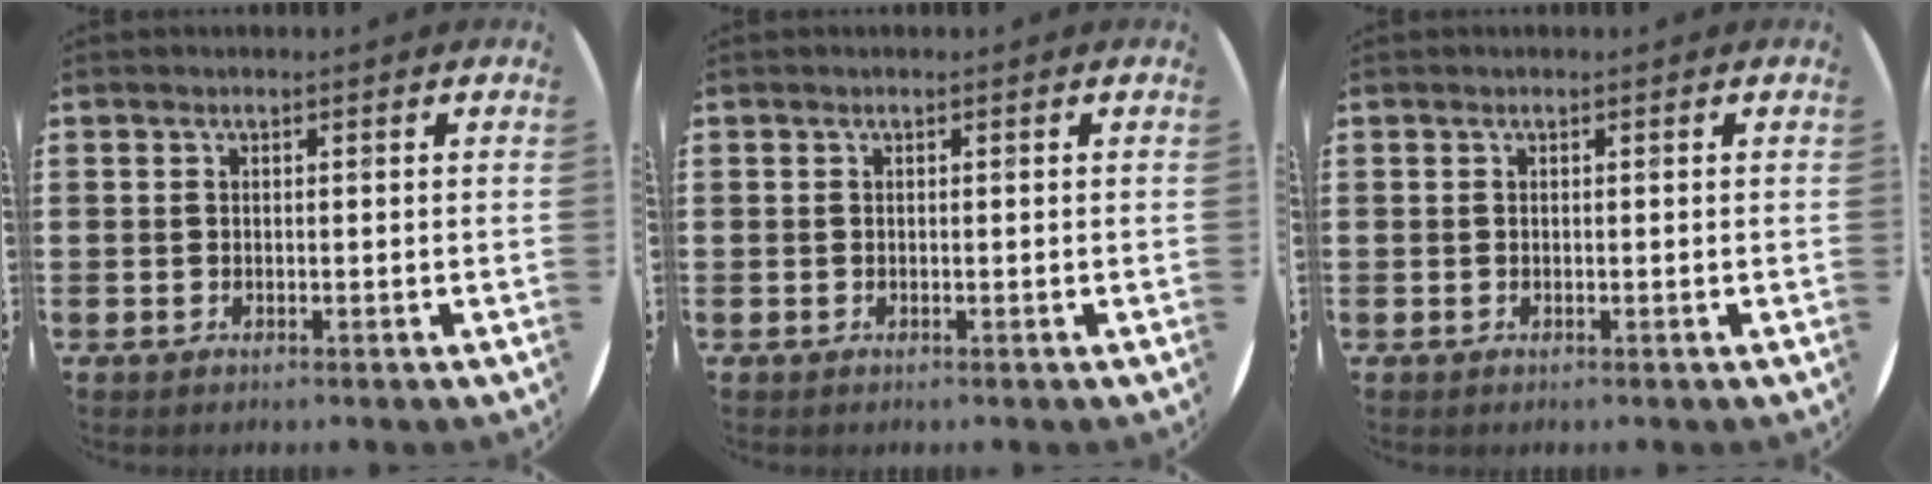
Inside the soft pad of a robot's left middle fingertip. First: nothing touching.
{"total": 0.0}
{"total": 0.0}